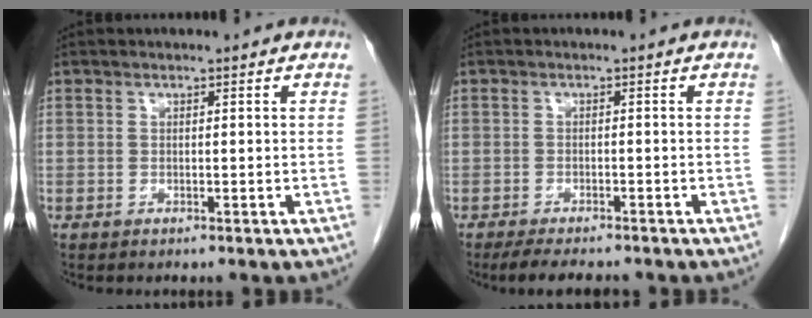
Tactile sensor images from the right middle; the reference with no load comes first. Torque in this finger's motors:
{"motor_torque": [0.54, -0.31, 0.03, 0.01]}